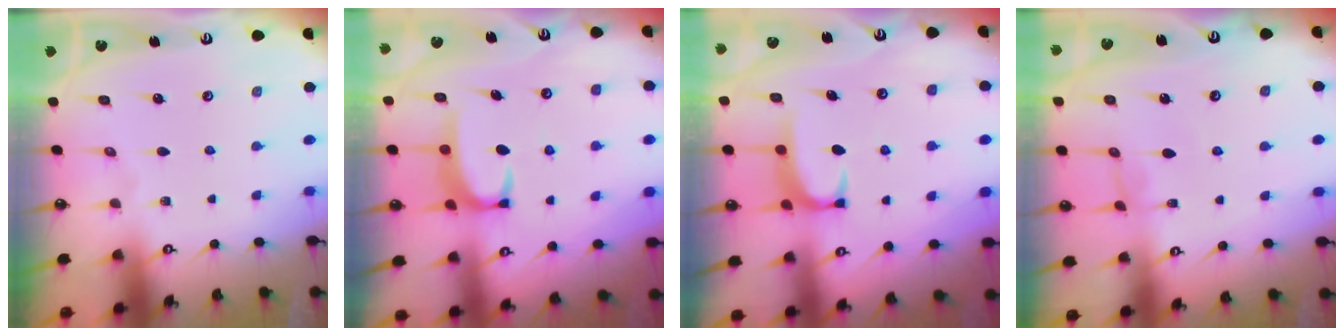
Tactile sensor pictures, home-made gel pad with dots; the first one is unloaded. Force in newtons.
{"total": 2.9, "press": 2.9, "slide": 0.5}
{"total": 1.8, "press": 1.7, "slide": 0.5}
{"total": 0.7, "press": 0.3, "slide": 0.6}